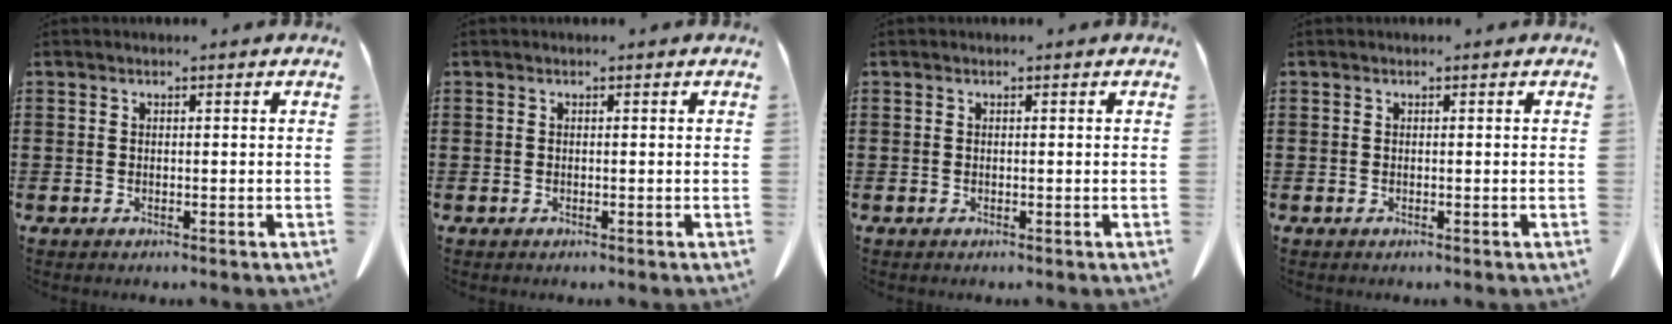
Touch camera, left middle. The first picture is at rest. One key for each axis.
{"total": 0.0}
{"total": 0.0}
{"total": 0.0}